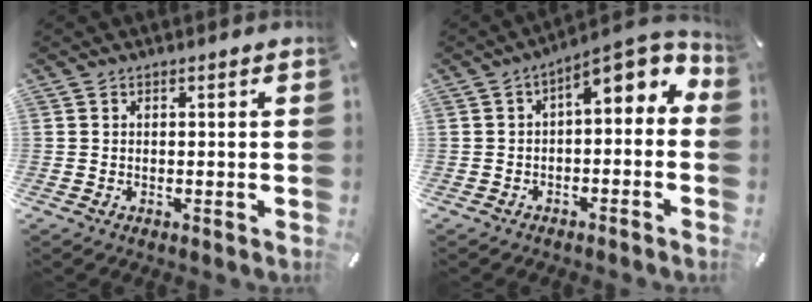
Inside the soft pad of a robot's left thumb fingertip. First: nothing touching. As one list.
[{"total": 8.4, "force": [2.5, 4.2, 6.8], "torque": [-0.095, -0.022, 0.036]}]